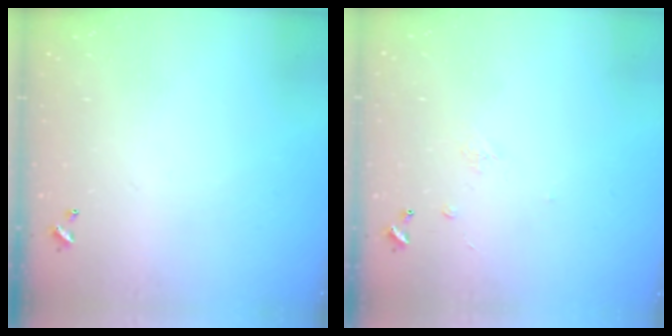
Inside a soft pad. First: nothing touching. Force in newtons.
{"total": 1.2, "press": 1.1, "slide": 0.6}